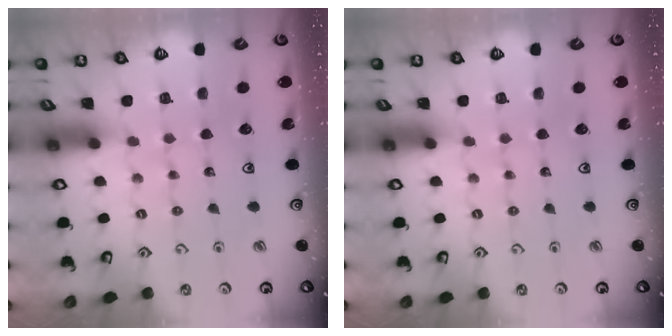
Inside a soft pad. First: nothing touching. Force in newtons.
{"total": 0.0}